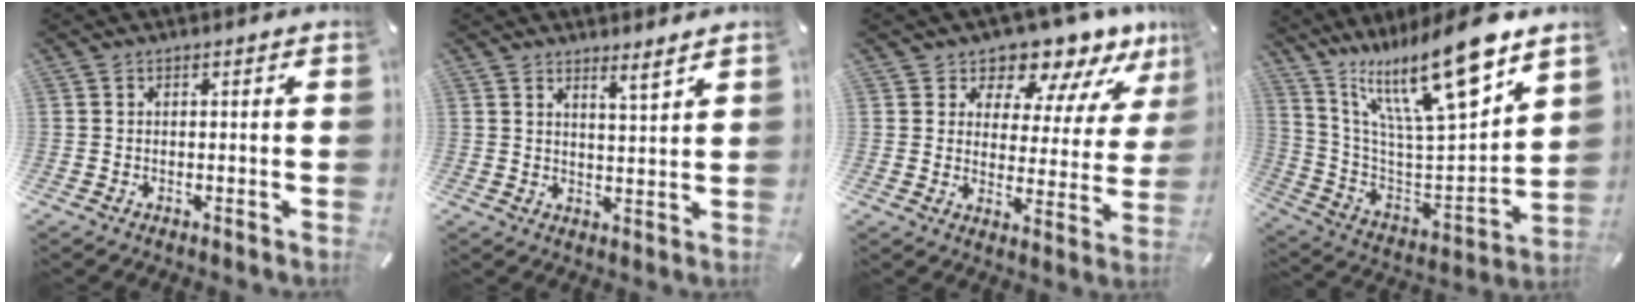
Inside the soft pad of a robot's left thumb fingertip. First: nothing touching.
{"total": 4.0, "force": [3.7, -0.5, 1.4], "torque": [-0.028, -0.028, 0.065]}
{"total": 10.2, "force": [9.1, 4.3, 2.0], "torque": [-0.030, -0.086, 0.159]}
{"total": 22.1, "force": [15.9, 5.1, 14.4], "torque": [-0.265, -0.123, 0.262]}